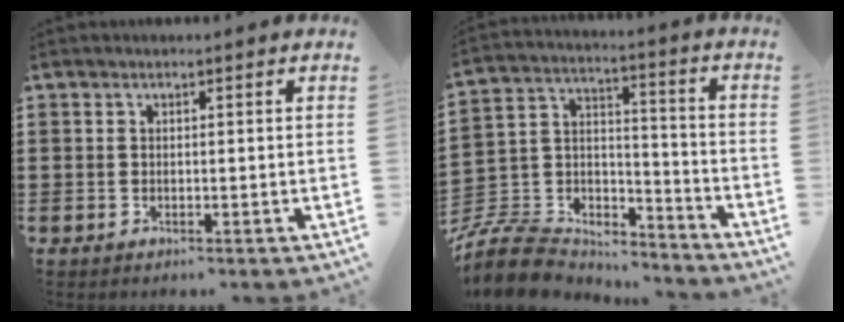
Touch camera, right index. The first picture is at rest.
{"total": 9.6, "force": [-8.5, 3.8, 2.4], "torque": [-0.072, 0.014, -0.169]}